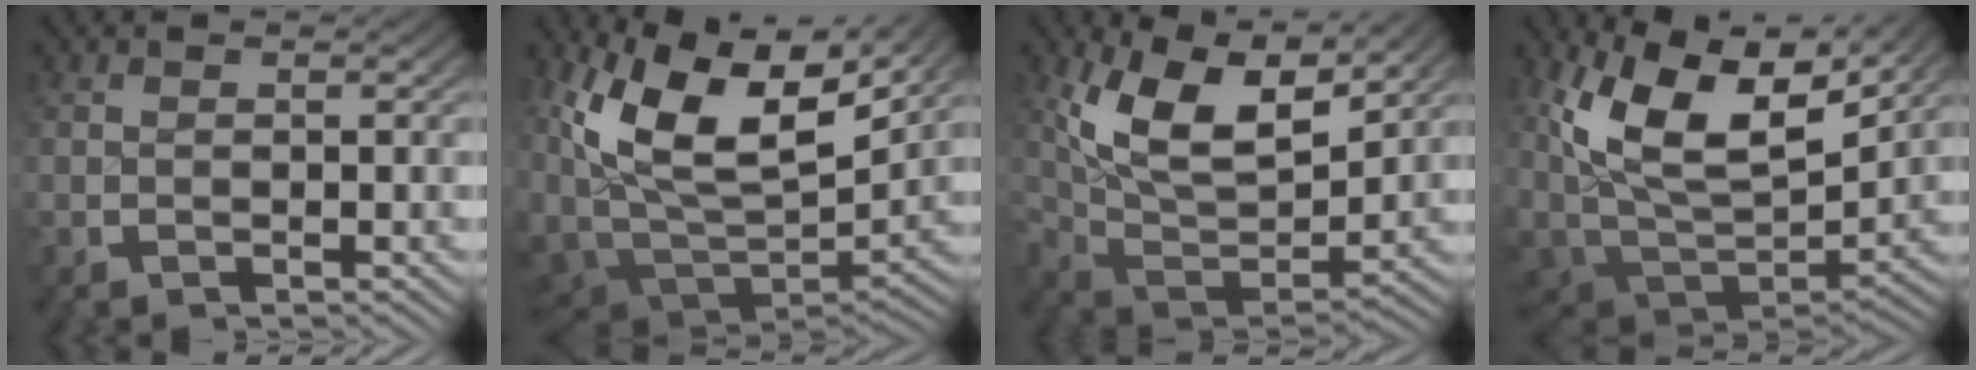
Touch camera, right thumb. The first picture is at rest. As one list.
[{"total": 13.6, "force": [2.1, 7.6, 11.1], "torque": [-0.233, -0.034, 0.052]}, {"total": 9.2, "force": [3.1, 5.2, 7.0], "torque": [-0.154, -0.016, 0.056]}, {"total": 12.1, "force": [3.0, 6.4, 9.8], "torque": [-0.204, -0.022, 0.058]}]